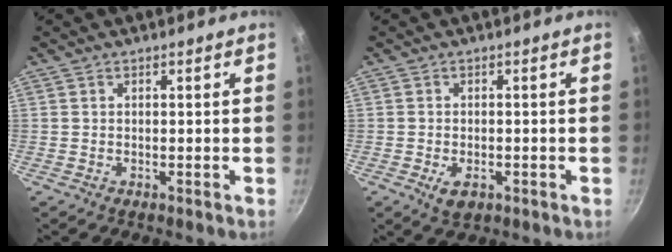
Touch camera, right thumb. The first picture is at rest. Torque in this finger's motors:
{"motor_torque": [-0.34, 0.20, 0.27, 0.28, 0.09]}